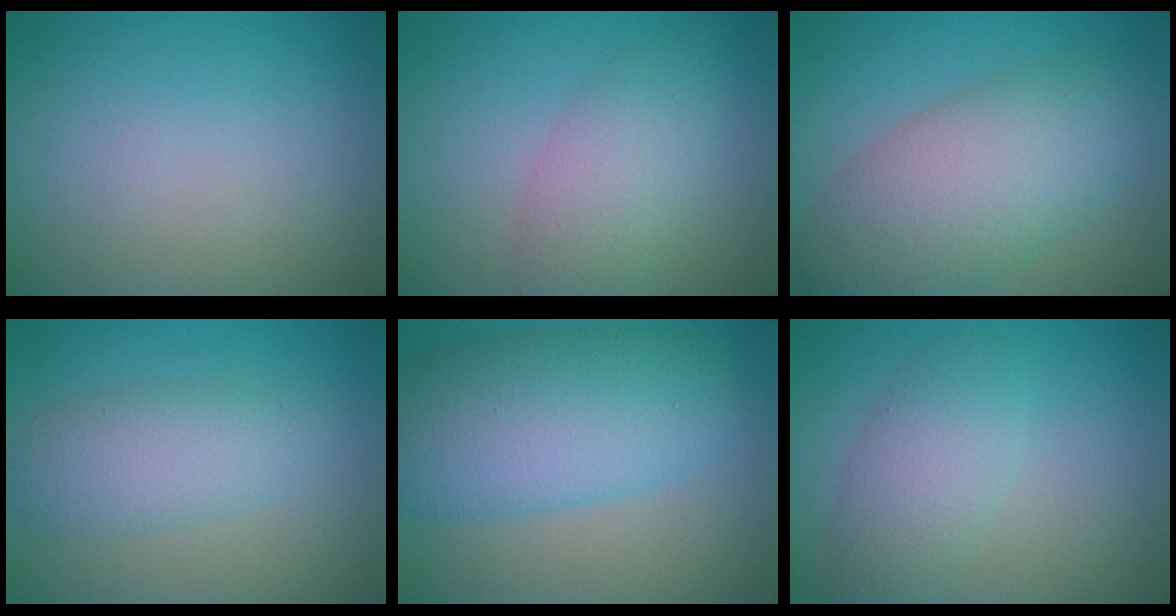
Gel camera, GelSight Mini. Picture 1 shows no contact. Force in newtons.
{"total": 4.6, "press": 4.6, "slide": 0.3}
{"total": 8.9, "press": 8.9, "slide": 0.5}
{"total": 4.1, "press": 4.1, "slide": 0.1}
{"total": 9.5, "press": 9.5, "slide": 0.2}
{"total": 3.9, "press": 3.9, "slide": 0.2}